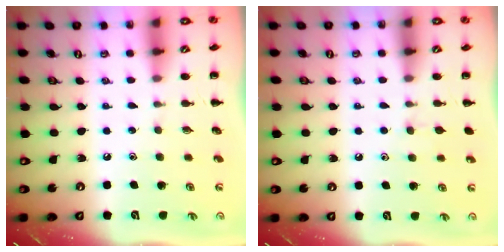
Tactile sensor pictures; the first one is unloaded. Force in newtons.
{"total": 3.3, "press": 3.0, "slide": 1.3}